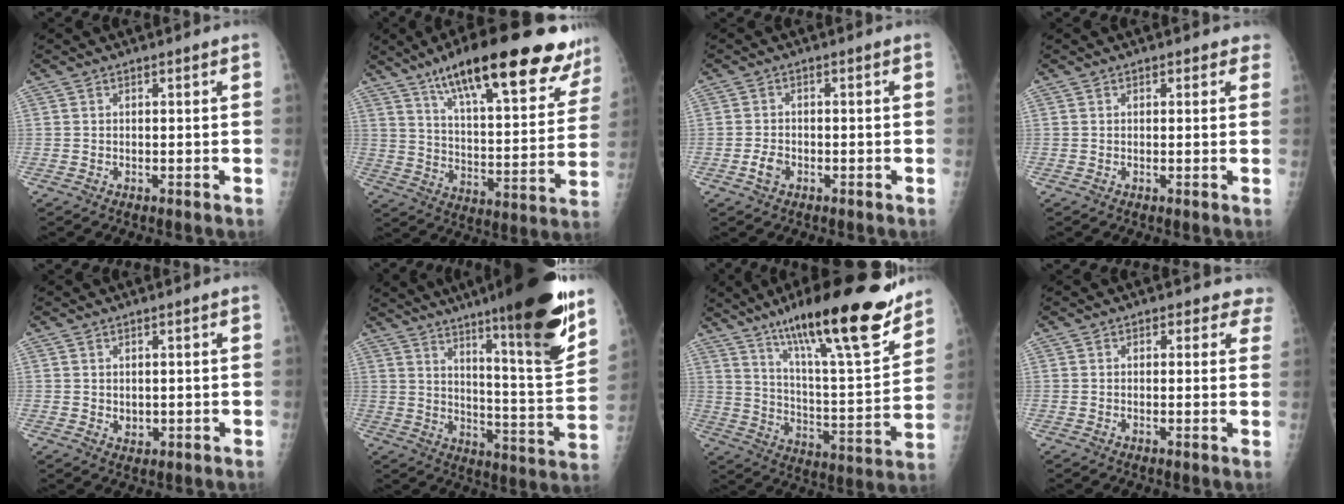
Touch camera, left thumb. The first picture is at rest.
{"total": 26.7, "force": [17.9, 7.1, 18.5], "torque": [-0.239, -0.046, 0.267]}
{"total": 2.4, "force": [-1.1, 1.5, 1.5], "torque": [-0.029, 0.009, -0.021]}
{"total": 1.7, "force": [1.1, 1.1, 0.7], "torque": [0.013, -0.002, 0.006]}
{"total": 1.7, "force": [0.3, 1.2, 1.2], "torque": [-0.014, -0.006, 0.011]}
{"total": 23.1, "force": [15.1, 2.3, 17.3], "torque": [-0.231, -0.074, 0.226]}
{"total": 25.7, "force": [17.7, 4.6, 18.0], "torque": [-0.261, -0.068, 0.288]}
{"total": 3.7, "force": [2.9, 2.2, 0.7], "torque": [0.032, -0.010, 0.016]}